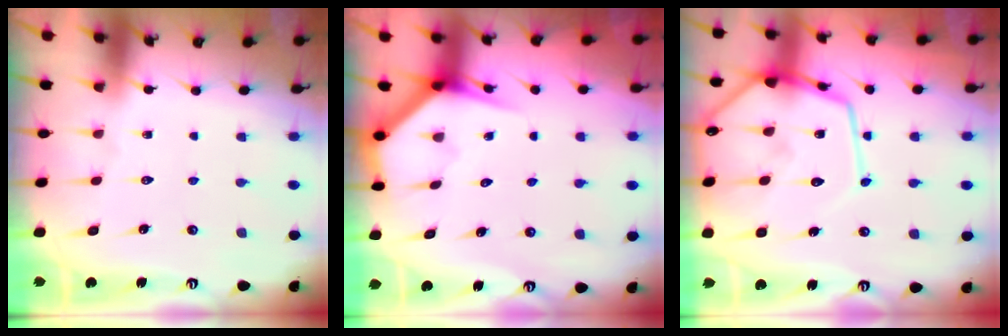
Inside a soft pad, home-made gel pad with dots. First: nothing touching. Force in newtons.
{"total": 4.1, "press": 4.1, "slide": 0.3}
{"total": 17.6, "press": 17.5, "slide": 1.6}